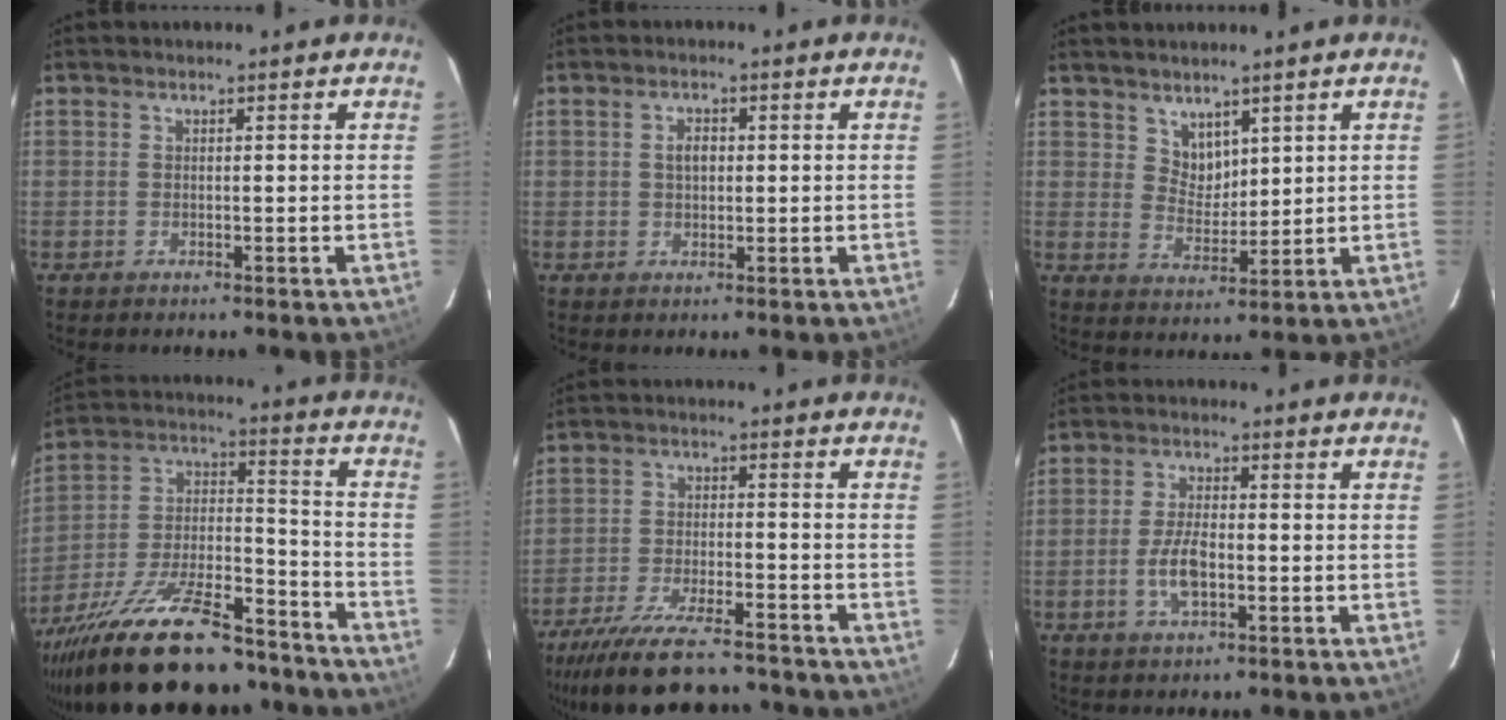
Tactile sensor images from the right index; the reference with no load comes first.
{"total": 2.5, "force": [0.3, 1.7, 1.9], "torque": [-0.033, 0.007, 0.006]}
{"total": 4.6, "force": [3.3, 2.9, 1.1], "torque": [-0.010, 0.001, 0.068]}
{"total": 30.3, "force": [-22.7, 10.1, 17.3], "torque": [-0.325, -0.015, -0.344]}
{"total": 20.1, "force": [-17.4, 4.8, 8.9], "torque": [-0.181, -0.025, -0.263]}
{"total": 6.0, "force": [-1.9, 2.5, 5.1], "torque": [-0.107, -0.001, -0.035]}